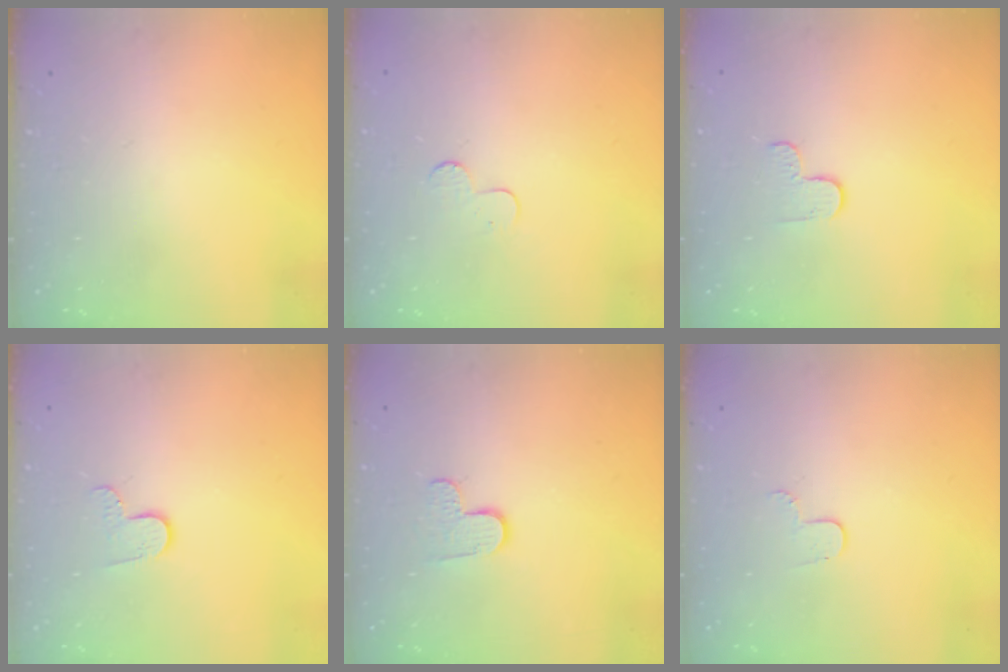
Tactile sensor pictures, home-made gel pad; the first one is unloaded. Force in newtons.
{"total": 4.4, "press": 4.4, "slide": 0.4}
{"total": 3.3, "press": 3.3, "slide": 0.4}
{"total": 6.4, "press": 6.4, "slide": 0.5}
{"total": 5.5, "press": 5.5, "slide": 0.4}
{"total": 4.0, "press": 3.9, "slide": 0.3}